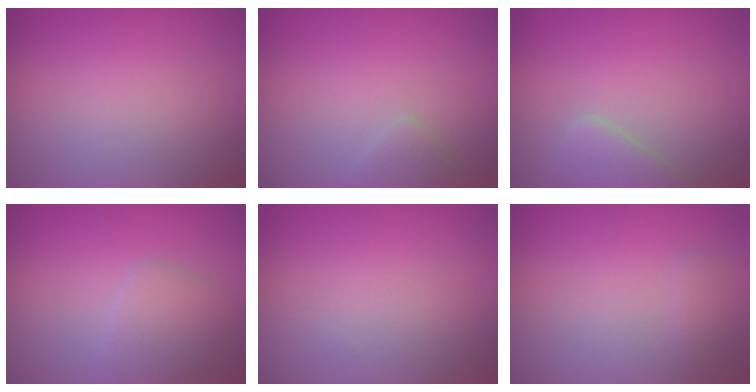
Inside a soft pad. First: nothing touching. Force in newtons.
{"total": 1.3, "press": 1.3, "slide": 0.0}
{"total": 2.4, "press": 2.4, "slide": 0.2}
{"total": 2.5, "press": 2.5, "slide": 0.2}
{"total": 0.0}
{"total": 1.0, "press": 1.0, "slide": 0.1}